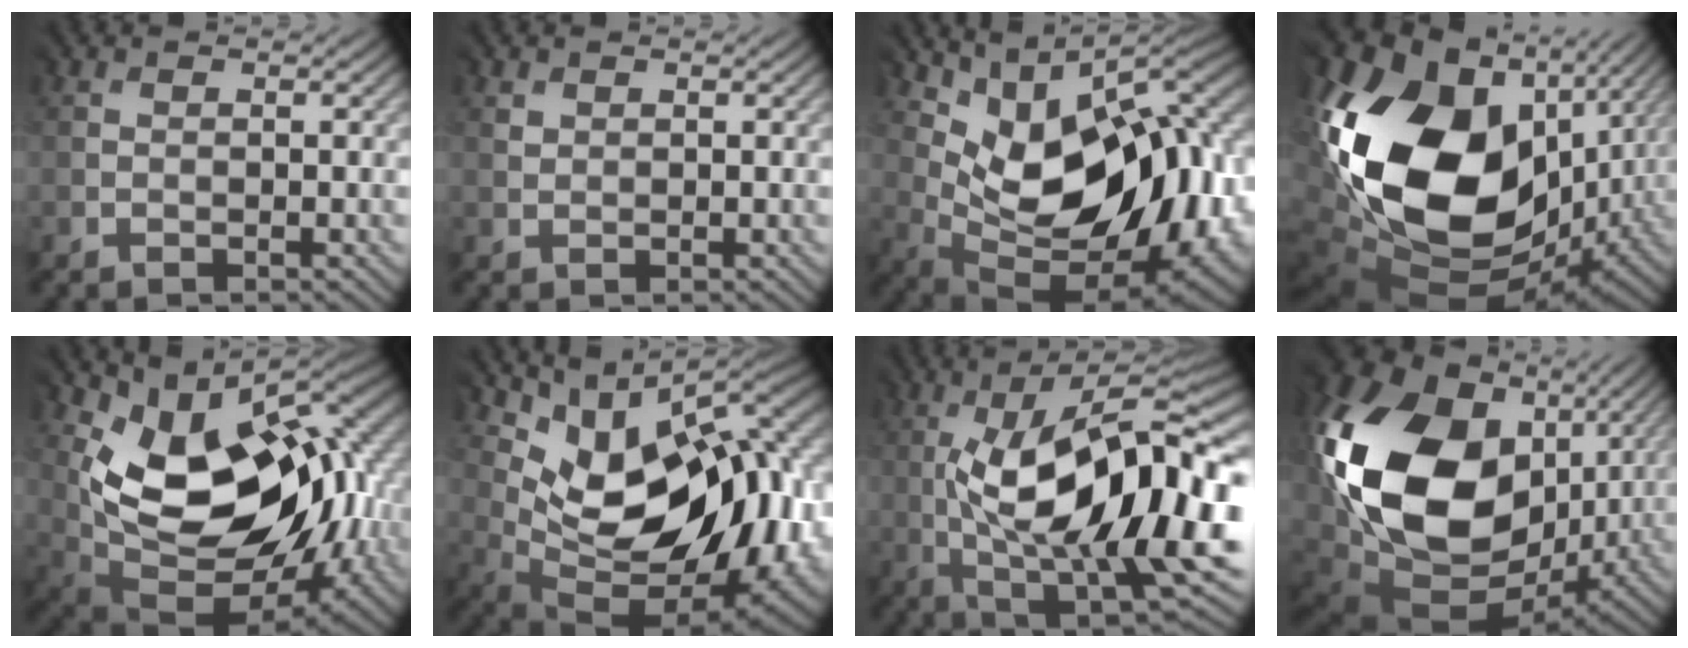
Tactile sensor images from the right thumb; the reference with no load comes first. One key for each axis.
{"total": 1.8, "fx": 1.4, "fy": 1.1, "fz": -0.2, "tx": 0.005, "ty": 0.001, "tz": 0.025}
{"total": 16.1, "fx": 2.9, "fy": 8.3, "fz": 13.4, "tx": -0.203, "ty": 0.012, "tz": 0.065}
{"total": 20.2, "fx": 1.2, "fy": 15.2, "fz": 13.3, "tx": -0.353, "ty": -0.043, "tz": 0.071}
{"total": 14.9, "fx": 3.7, "fy": 9.0, "fz": 11.3, "tx": -0.161, "ty": -0.011, "tz": 0.076}
{"total": 15.4, "fx": 4.1, "fy": 8.0, "fz": 12.5, "tx": -0.187, "ty": 0.010, "tz": 0.088}
{"total": 16.7, "fx": -1.0, "fy": 5.9, "fz": 15.6, "tx": -0.246, "ty": 0.013, "tz": -0.018}
{"total": 20.3, "fx": 3.3, "fy": 15.3, "fz": 13.0, "tx": -0.363, "ty": -0.024, "tz": 0.095}